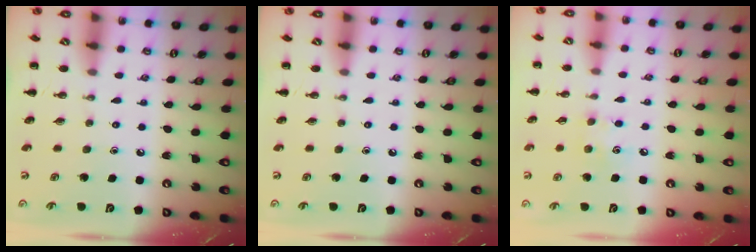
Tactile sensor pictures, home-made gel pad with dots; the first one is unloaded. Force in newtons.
{"total": 0.0}
{"total": 6.4, "press": 6.3, "slide": 1.4}